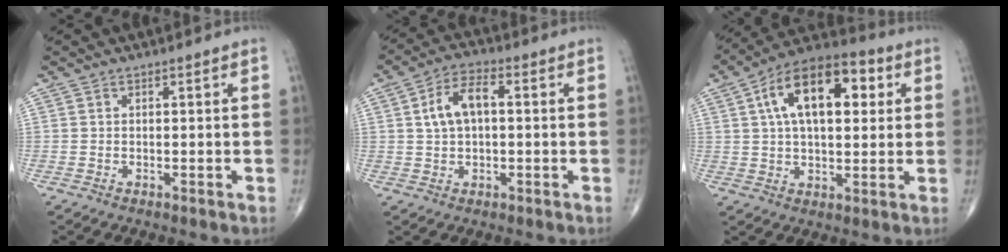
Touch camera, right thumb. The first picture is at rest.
{"total": 7.6, "force": [1.1, 4.1, 6.3], "torque": [-0.118, 0.020, 0.016]}
{"total": 17.7, "force": [5.0, 9.1, 14.3], "torque": [-0.210, 0.018, 0.072]}